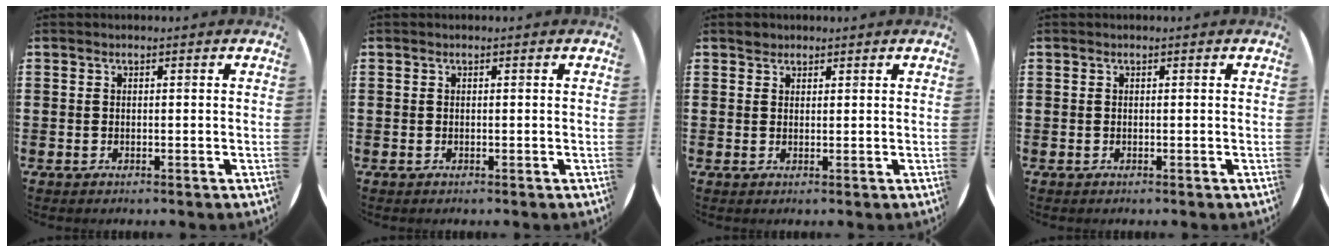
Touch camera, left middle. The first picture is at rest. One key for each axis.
{"total": 0.0}
{"total": 1.2, "fx": 1.1, "fy": 0.5, "fz": -0.1, "tx": 0.008, "ty": -0.001, "tz": 0.020}
{"total": 0.0}